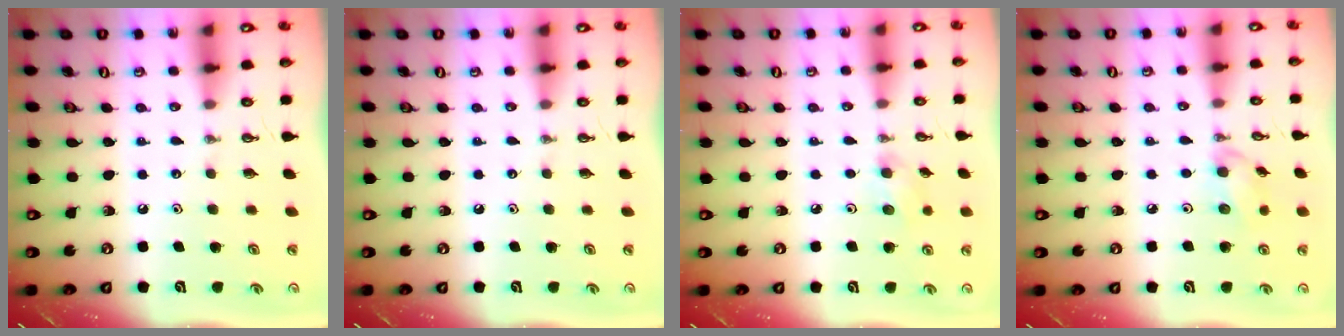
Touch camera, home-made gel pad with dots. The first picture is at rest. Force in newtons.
{"total": 0.0}
{"total": 6.4, "press": 5.7, "slide": 2.9}
{"total": 6.7, "press": 6.6, "slide": 1.4}